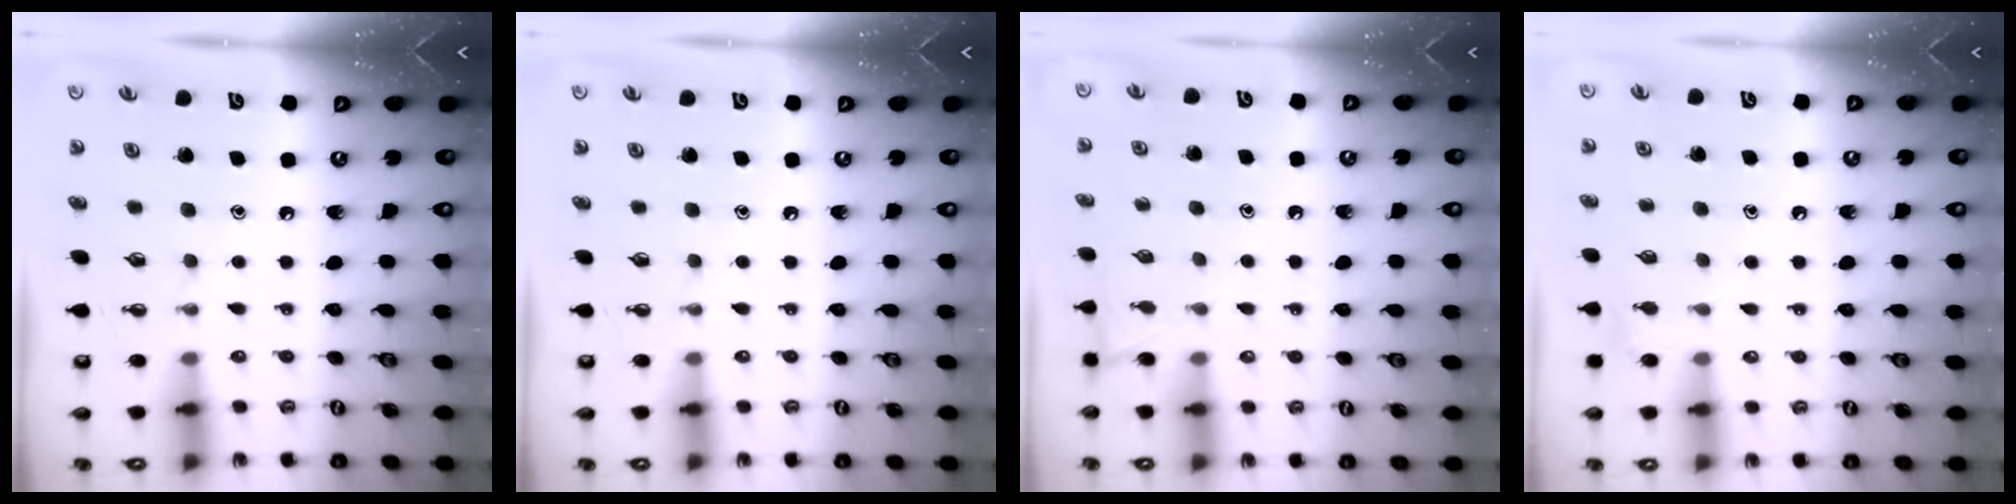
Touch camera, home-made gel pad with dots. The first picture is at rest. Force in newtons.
{"total": 0.0}
{"total": 5.1, "press": 5.1, "slide": 0.6}
{"total": 6.5, "press": 6.5, "slide": 0.3}